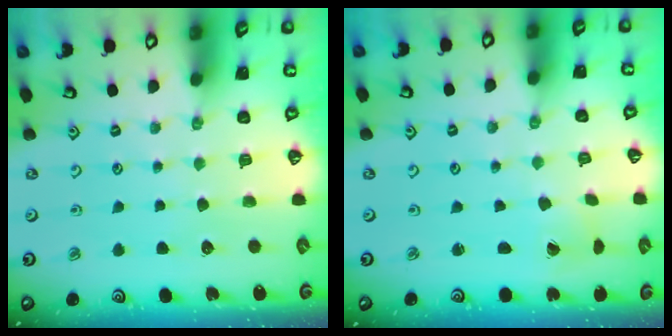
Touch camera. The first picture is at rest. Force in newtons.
{"total": 1.4, "press": 1.4, "slide": 0.3}